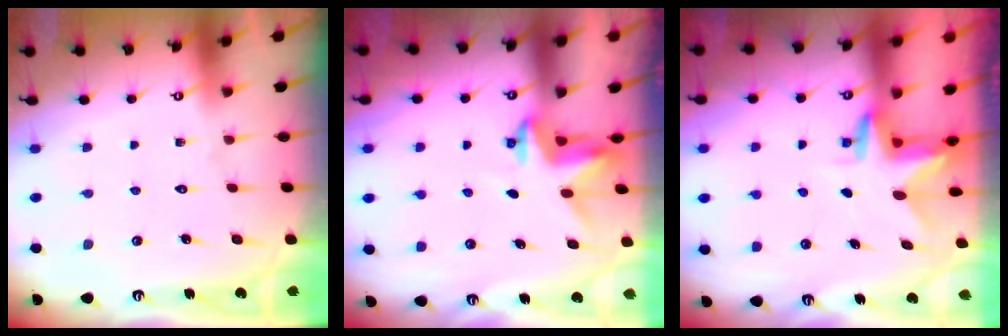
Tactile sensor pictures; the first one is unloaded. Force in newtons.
{"total": 3.2, "press": 3.2, "slide": 0.3}
{"total": 3.2, "press": 3.2, "slide": 0.2}